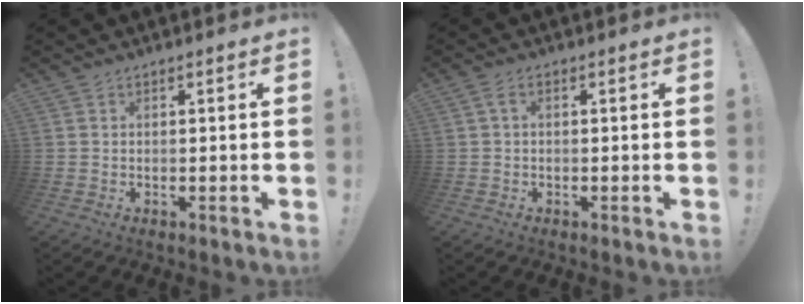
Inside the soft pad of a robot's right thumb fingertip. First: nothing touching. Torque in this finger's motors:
{"motor_torque": [-0.20, -0.19, -0.33, 0.16, 0.01]}